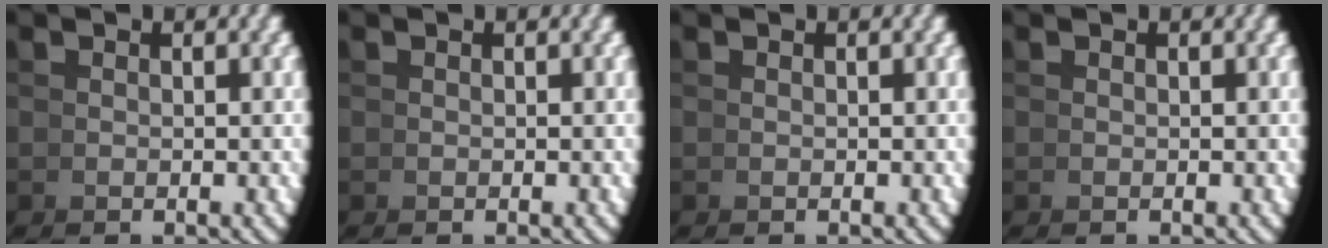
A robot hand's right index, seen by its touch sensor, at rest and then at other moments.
{"total": 0.0}
{"total": 0.0}
{"total": 0.0}